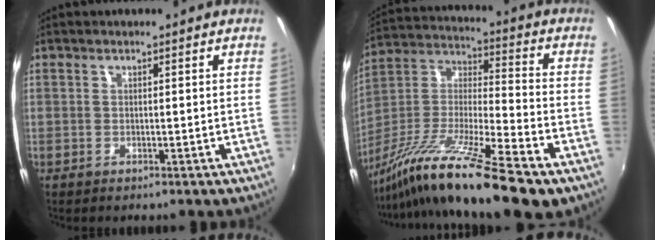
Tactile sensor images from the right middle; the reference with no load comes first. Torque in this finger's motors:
{"motor_torque": [1.16, -0.98, 0.45, 0.21]}